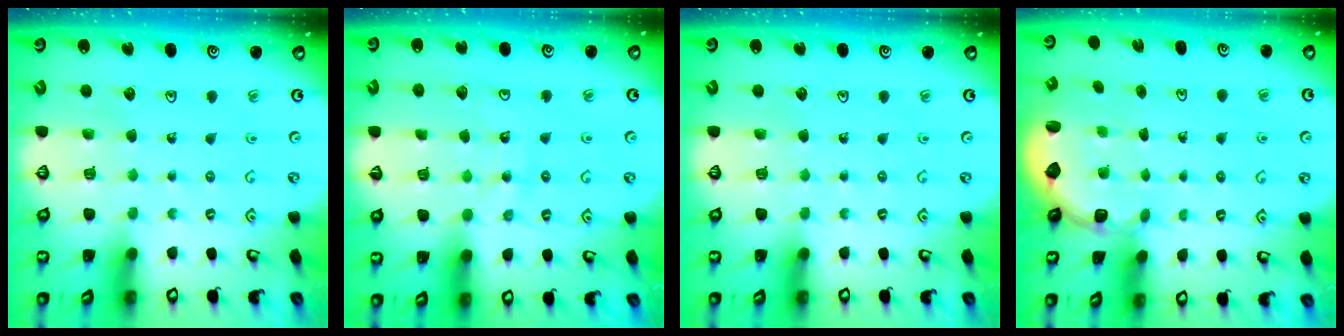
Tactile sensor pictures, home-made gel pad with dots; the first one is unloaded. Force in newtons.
{"total": 9.9, "press": 9.8, "slide": 1.2}
{"total": 0.0}
{"total": 3.0, "press": 2.3, "slide": 2.0}